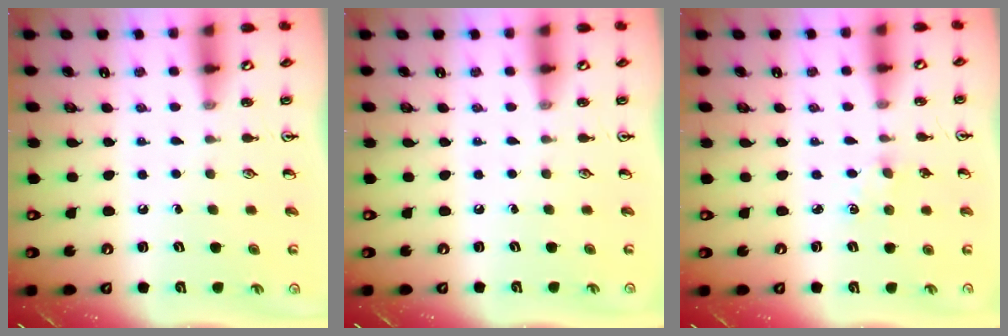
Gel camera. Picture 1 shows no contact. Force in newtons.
{"total": 0.0}
{"total": 1.7, "press": 1.6, "slide": 0.3}